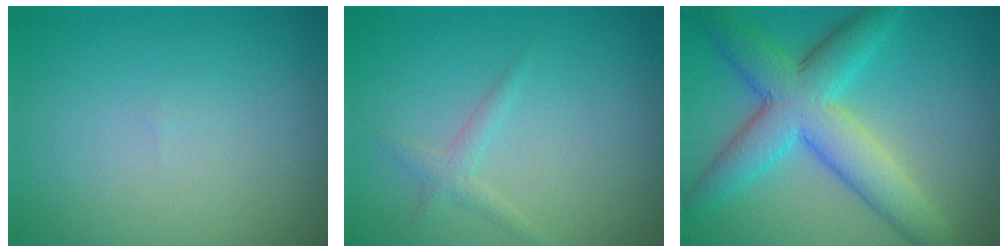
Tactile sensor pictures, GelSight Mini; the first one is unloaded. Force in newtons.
{"total": 1.3, "press": 1.3, "slide": 0.0}
{"total": 7.5, "press": 7.5, "slide": 0.2}